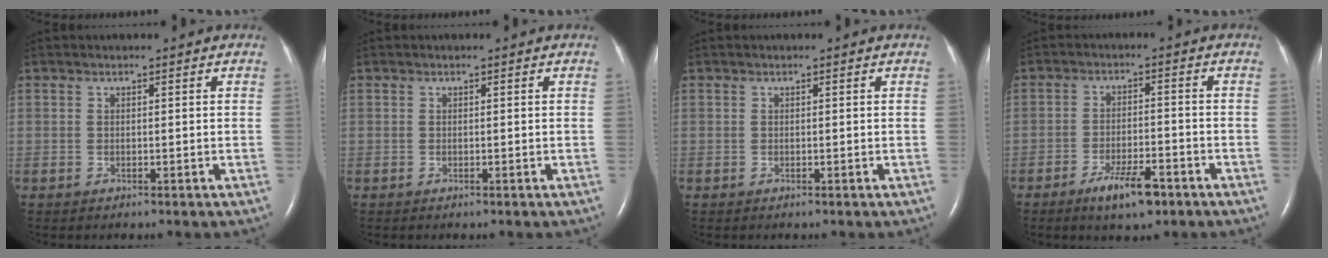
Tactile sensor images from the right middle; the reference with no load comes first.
{"total": 0.0}
{"total": 0.0}
{"total": 6.5, "force": [-4.2, 1.6, 4.7], "torque": [-0.089, -0.005, -0.067]}